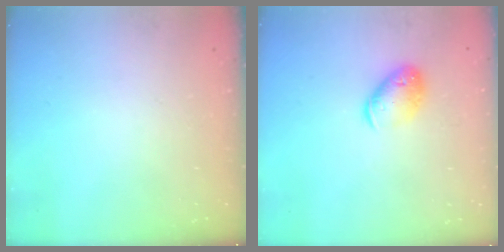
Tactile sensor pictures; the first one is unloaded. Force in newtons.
{"total": 10.5, "press": 10.4, "slide": 1.5}